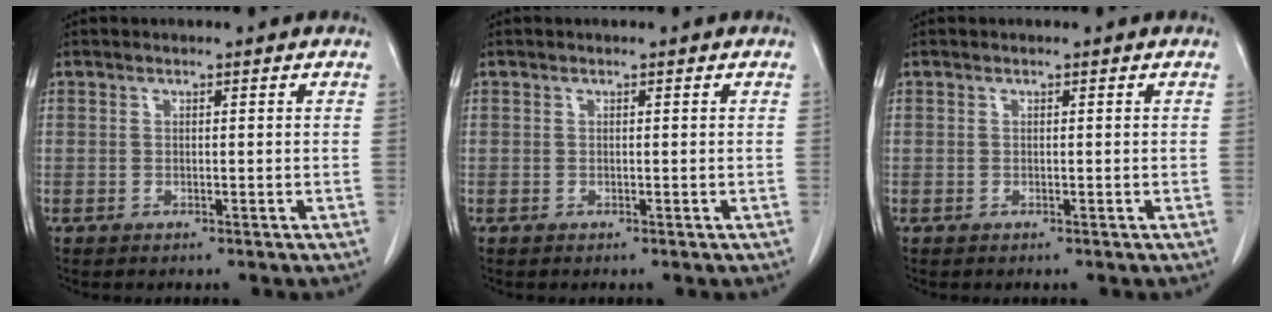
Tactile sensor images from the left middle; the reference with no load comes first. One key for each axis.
{"total": 0.0}
{"total": 0.0}